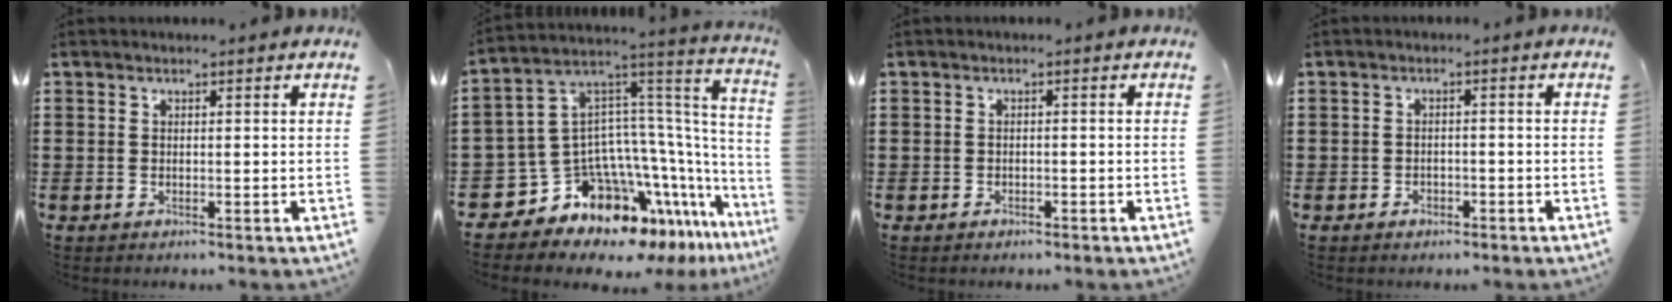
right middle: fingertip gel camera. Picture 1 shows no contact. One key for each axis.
{"total": 11.0, "fx": -7.6, "fy": 6.7, "fz": 4.5, "tx": -0.139, "ty": -0.035, "tz": -0.134}
{"total": 0.8, "fx": -0.7, "fy": 0.4, "fz": 0.1, "tx": -0.006, "ty": -0.001, "tz": -0.015}
{"total": 1.3, "fx": -1.0, "fy": 0.8, "fz": 0.3, "tx": -0.011, "ty": -0.001, "tz": -0.023}